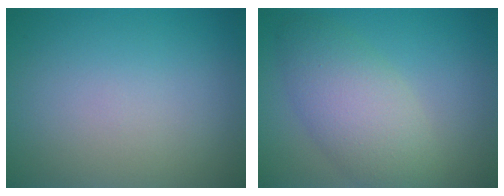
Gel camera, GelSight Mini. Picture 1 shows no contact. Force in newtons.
{"total": 5.4, "press": 5.4, "slide": 0.3}